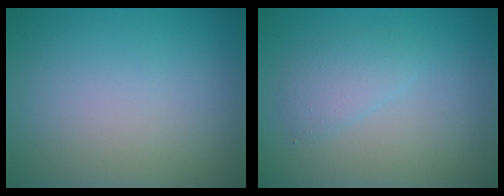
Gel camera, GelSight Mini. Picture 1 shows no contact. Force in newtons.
{"total": 1.8, "press": 1.8, "slide": 0.2}